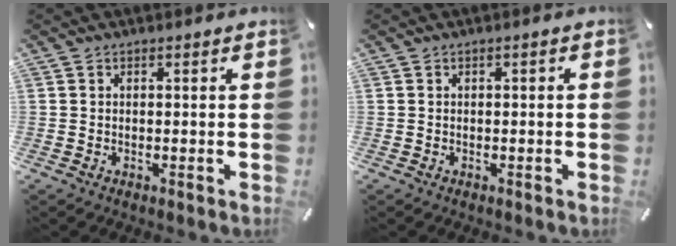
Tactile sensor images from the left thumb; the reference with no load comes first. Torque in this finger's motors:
{"motor_torque": [-0.15, -0.21, -0.11, 0.10, -0.02]}